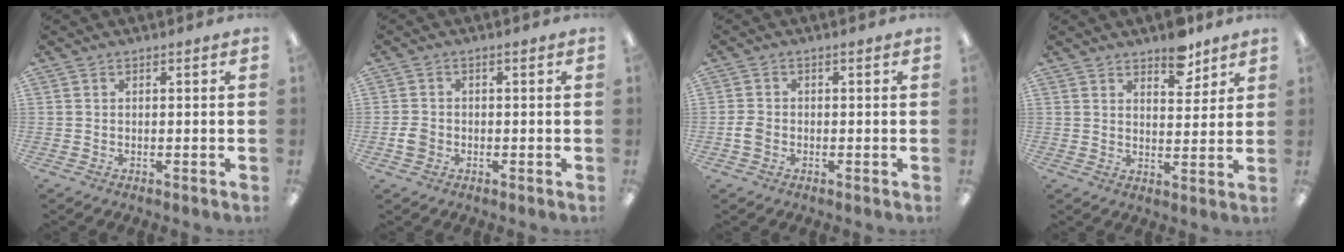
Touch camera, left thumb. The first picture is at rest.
{"total": 2.9, "force": [-0.7, 2.3, 1.6], "torque": [-0.034, 0.003, -0.015]}
{"total": 2.6, "force": [-0.7, 1.9, 1.6], "torque": [-0.035, 0.003, -0.016]}
{"total": 7.2, "force": [5.7, 3.2, 2.9], "torque": [-0.017, -0.038, 0.096]}